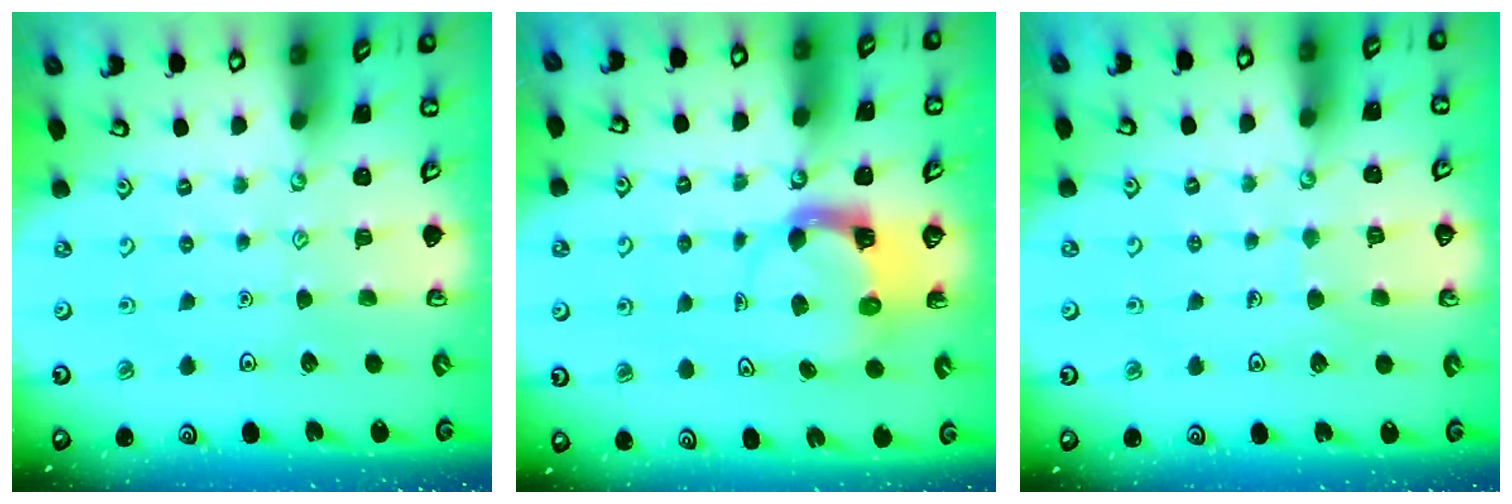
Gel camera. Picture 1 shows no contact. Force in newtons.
{"total": 3.9, "press": 3.8, "slide": 0.5}
{"total": 5.2, "press": 5.1, "slide": 0.3}